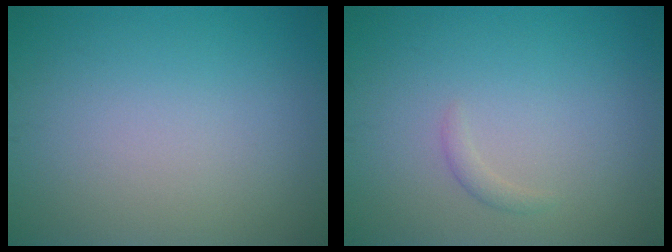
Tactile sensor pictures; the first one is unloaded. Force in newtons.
{"total": 0.8, "press": 0.8, "slide": 0.0}